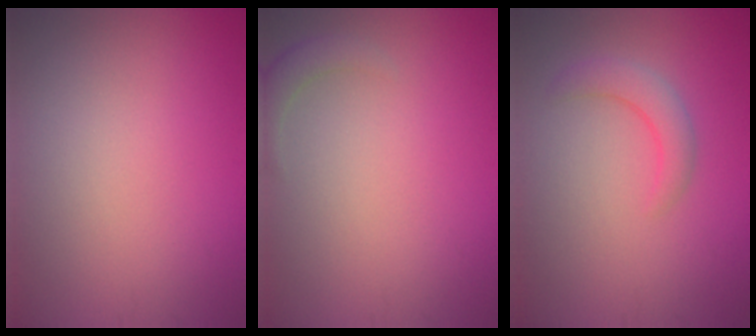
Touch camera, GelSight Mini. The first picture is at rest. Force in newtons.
{"total": 1.6, "press": 1.6, "slide": 0.3}
{"total": 2.3, "press": 2.3, "slide": 0.4}